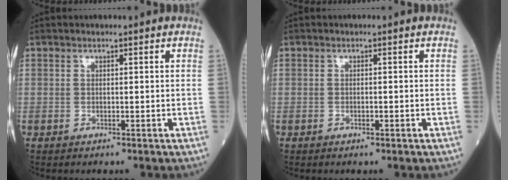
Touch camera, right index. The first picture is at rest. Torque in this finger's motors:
{"motor_torque": [-0.07, -0.01, -0.04, -0.01]}